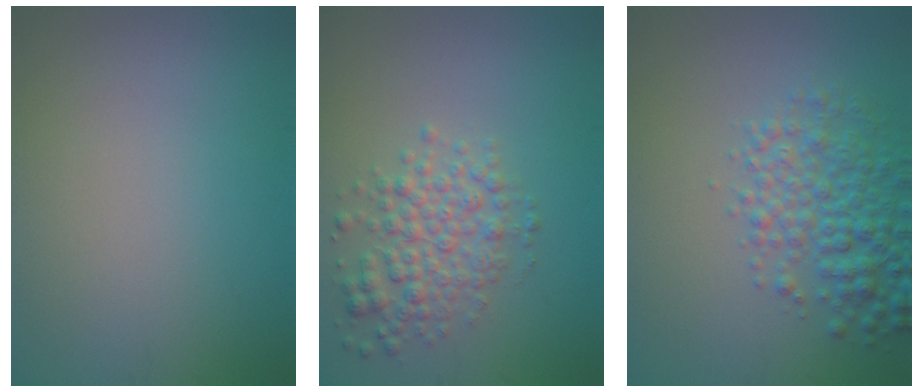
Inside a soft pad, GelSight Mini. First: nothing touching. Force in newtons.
{"total": 3.8, "press": 3.8, "slide": 0.1}
{"total": 4.9, "press": 4.9, "slide": 0.2}